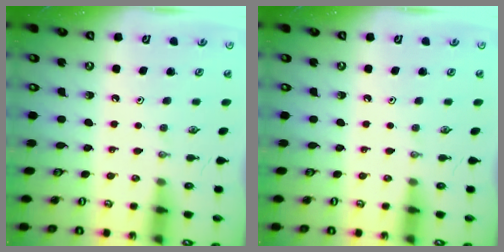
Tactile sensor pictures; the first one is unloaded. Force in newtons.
{"total": 0.0}